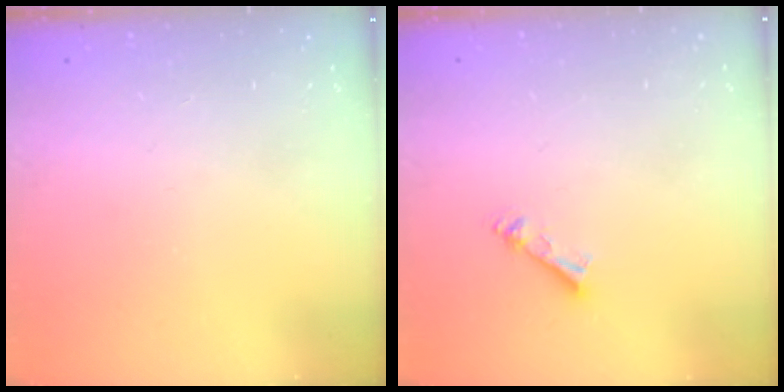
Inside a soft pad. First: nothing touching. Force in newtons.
{"total": 2.4, "press": 2.4, "slide": 0.4}